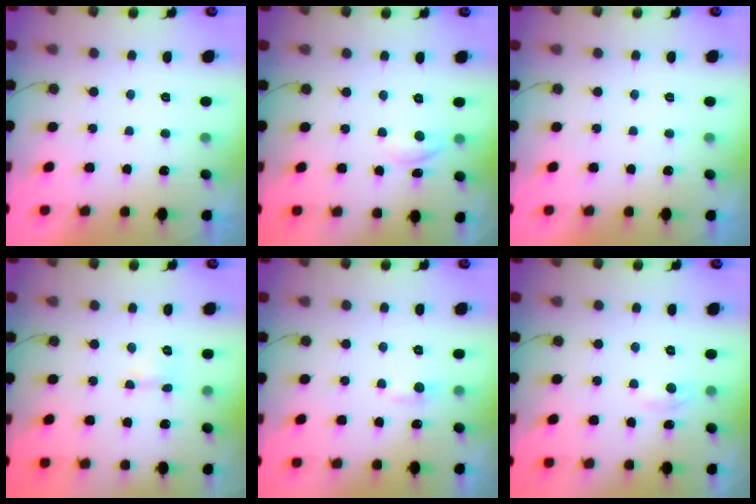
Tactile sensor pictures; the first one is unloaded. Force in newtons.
{"total": 5.8, "press": 5.8, "slide": 0.3}
{"total": 0.0}
{"total": 3.5, "press": 3.5, "slide": 0.5}
{"total": 3.8, "press": 3.8, "slide": 0.5}
{"total": 2.6, "press": 2.6, "slide": 0.3}